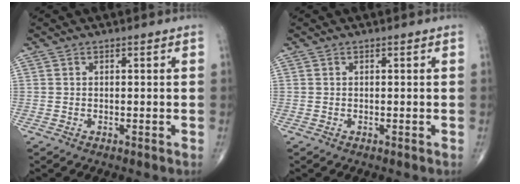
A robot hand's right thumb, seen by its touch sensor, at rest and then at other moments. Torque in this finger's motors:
{"motor_torque": [-0.01, 0.02, 0.00, 0.00, 0.00]}